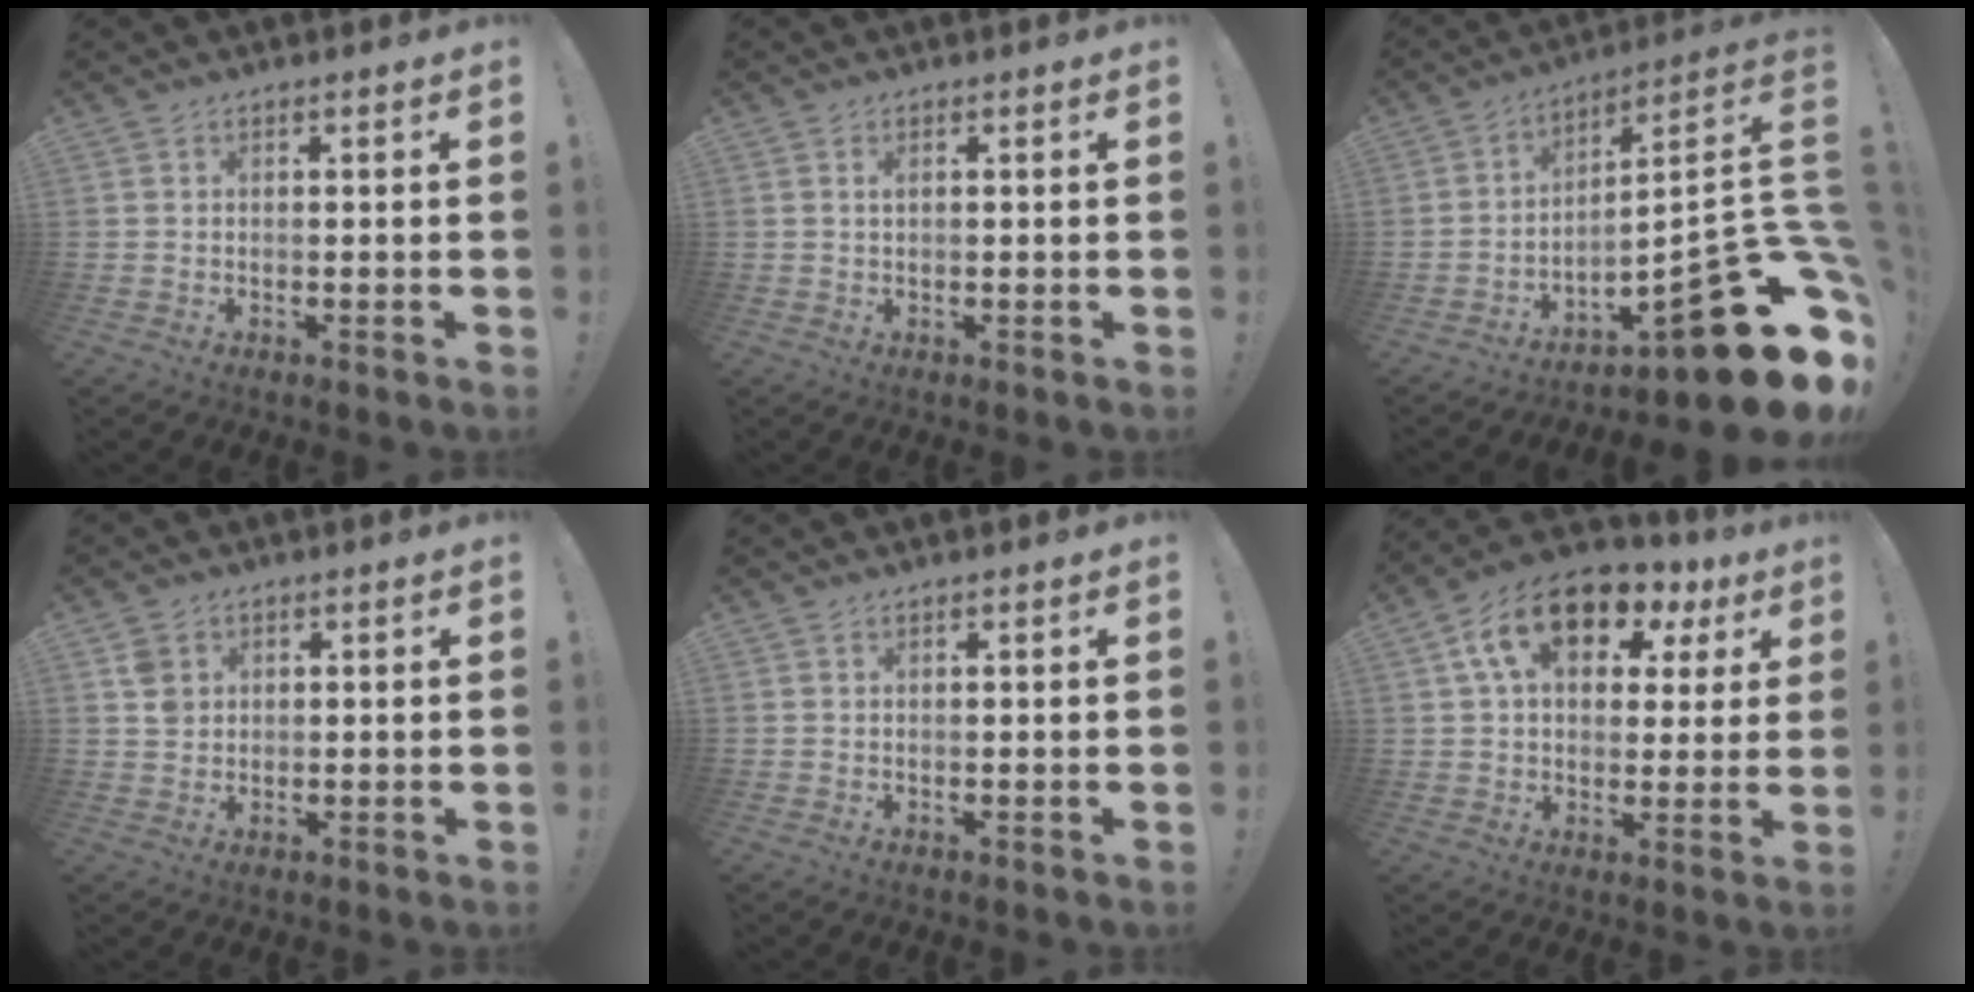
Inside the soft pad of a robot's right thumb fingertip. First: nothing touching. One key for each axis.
{"total": 0.7, "fx": 0.4, "fy": 0.3, "fz": 0.5, "tx": -0.002, "ty": -0.002, "tz": 0.006}
{"total": 20.7, "fx": -9.8, "fy": 4.5, "fz": 17.6, "tx": -0.213, "ty": 0.019, "tz": -0.156}
{"total": 5.3, "fx": 2.1, "fy": 4.5, "fz": 1.7, "tx": -0.014, "ty": -0.004, "tz": 0.041}
{"total": 0.6, "fx": 0.5, "fy": -0.1, "fz": 0.3, "tx": 0.001, "ty": -0.002, "tz": 0.008}
{"total": 16.3, "fx": 7.7, "fy": 9.9, "fz": 10.4, "tx": -0.165, "ty": -0.025, "tz": 0.136}